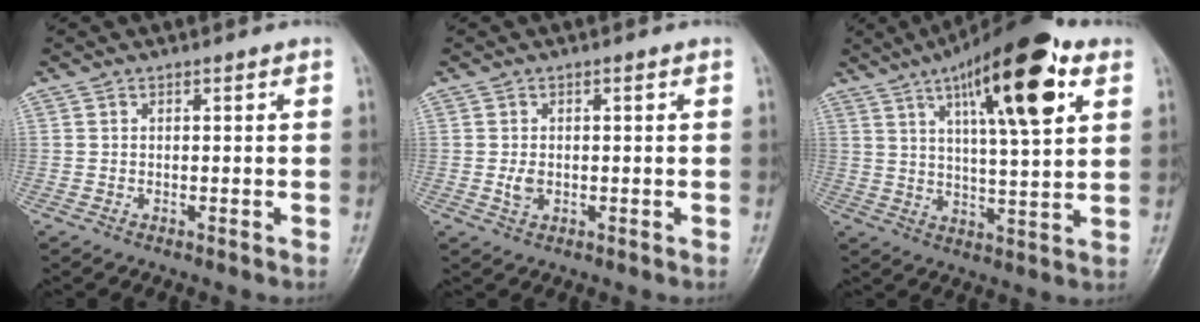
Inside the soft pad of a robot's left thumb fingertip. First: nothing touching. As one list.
[{"total": 2.2, "force": [-0.2, 1.5, 1.6], "torque": [-0.029, -0.001, -0.003]}, {"total": 19.5, "force": [8.9, 5.5, 16.4], "torque": [-0.230, -0.020, 0.136]}]